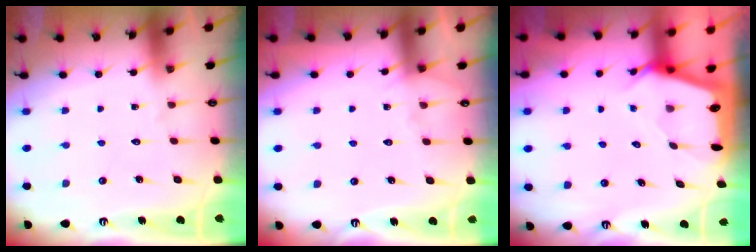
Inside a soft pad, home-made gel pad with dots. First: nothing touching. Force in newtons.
{"total": 3.4, "press": 3.4, "slide": 0.5}
{"total": 2.4, "press": 2.4, "slide": 0.2}